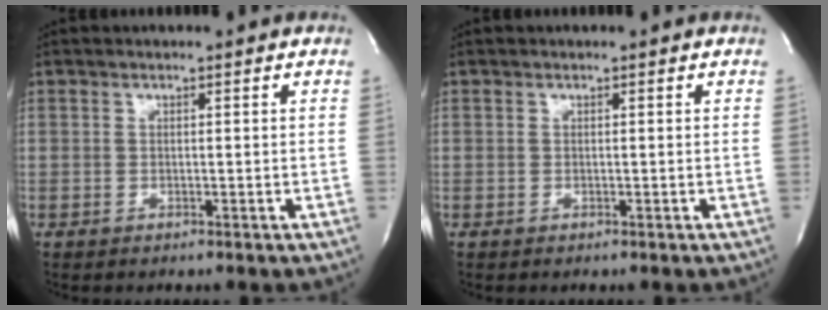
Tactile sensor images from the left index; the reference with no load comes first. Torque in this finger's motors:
{"motor_torque": [0.00, 0.00, 0.00, 0.00]}